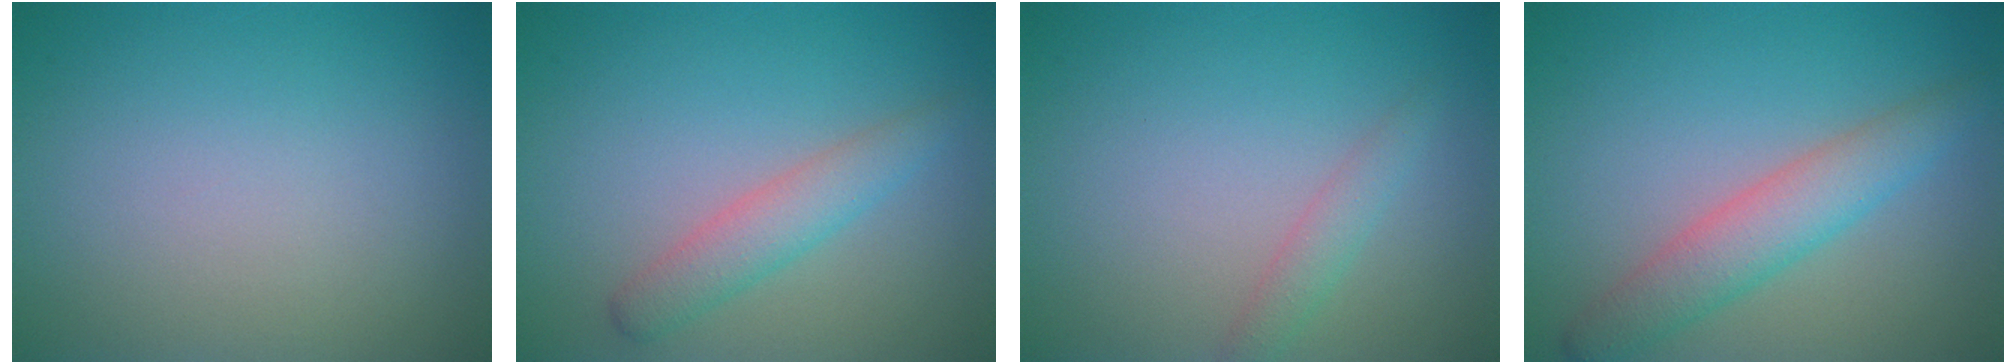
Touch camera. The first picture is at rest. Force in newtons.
{"total": 2.7, "press": 2.7, "slide": 0.1}
{"total": 1.5, "press": 1.5, "slide": 0.0}
{"total": 4.0, "press": 4.0, "slide": 0.1}